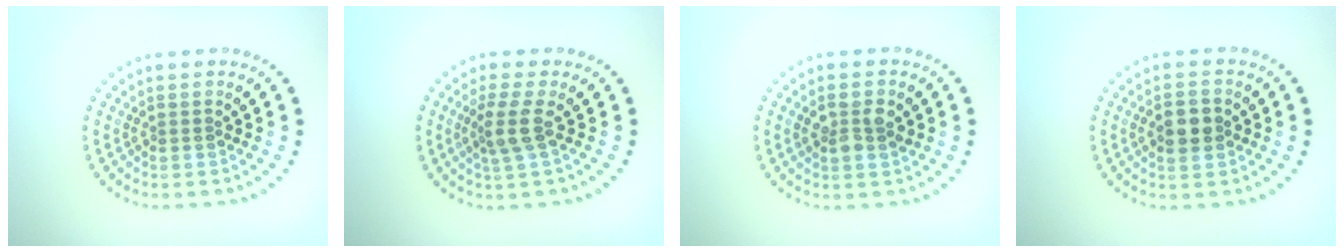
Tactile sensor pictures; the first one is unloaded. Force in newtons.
{"total": 2.5, "press": 1.9, "slide": 1.5}
{"total": 2.5, "press": 2.5, "slide": 0.4}
{"total": 3.0, "press": 3.0, "slide": 0.1}